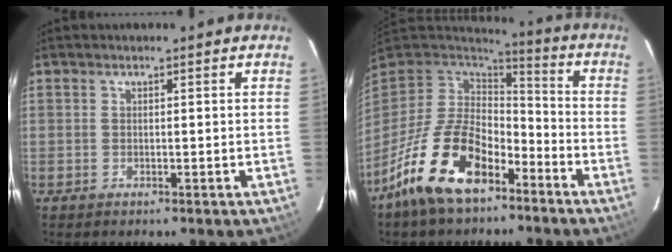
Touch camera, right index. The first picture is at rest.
{"total": 17.6, "force": [-10.4, 8.8, 11.1], "torque": [-0.224, -0.015, -0.186]}